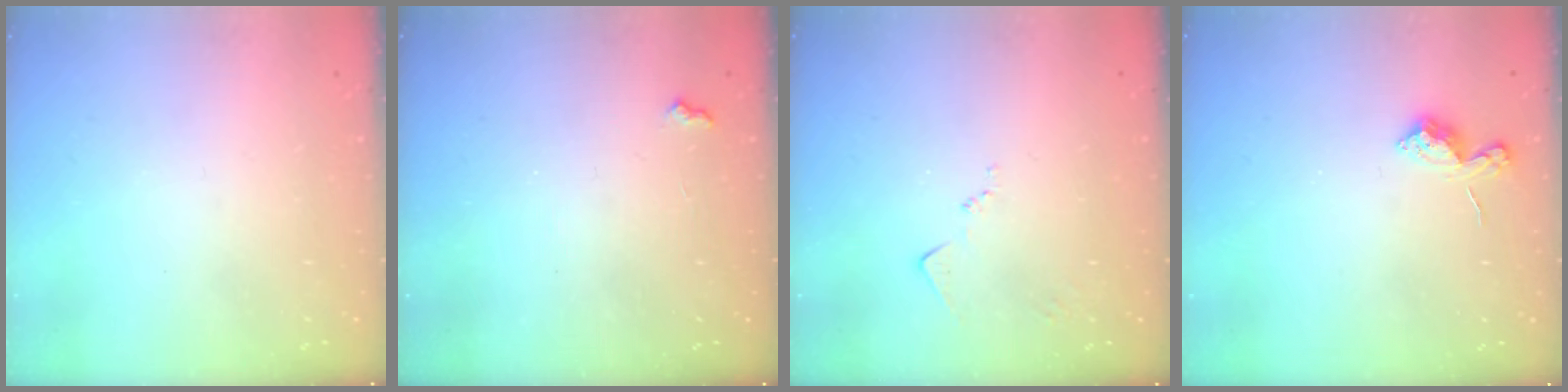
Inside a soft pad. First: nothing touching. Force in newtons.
{"total": 4.8, "press": 4.8, "slide": 0.7}
{"total": 7.8, "press": 7.8, "slide": 0.5}
{"total": 8.0, "press": 8.0, "slide": 0.6}